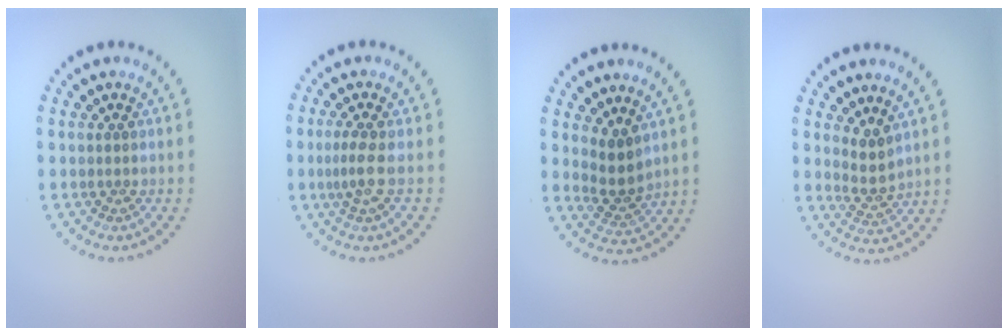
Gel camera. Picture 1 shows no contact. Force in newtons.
{"total": 1.8, "press": 1.3, "slide": 1.2}
{"total": 2.7, "press": 2.1, "slide": 1.6}
{"total": 2.2, "press": 1.7, "slide": 1.4}